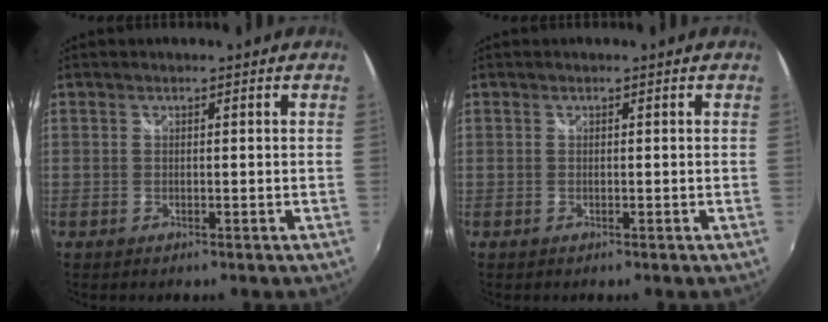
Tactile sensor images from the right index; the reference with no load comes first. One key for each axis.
{"total": 0.0}